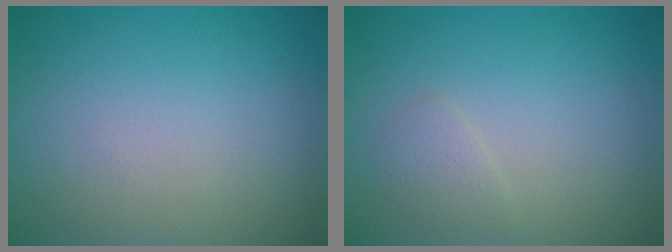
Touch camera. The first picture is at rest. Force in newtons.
{"total": 1.2, "press": 1.2, "slide": 0.1}